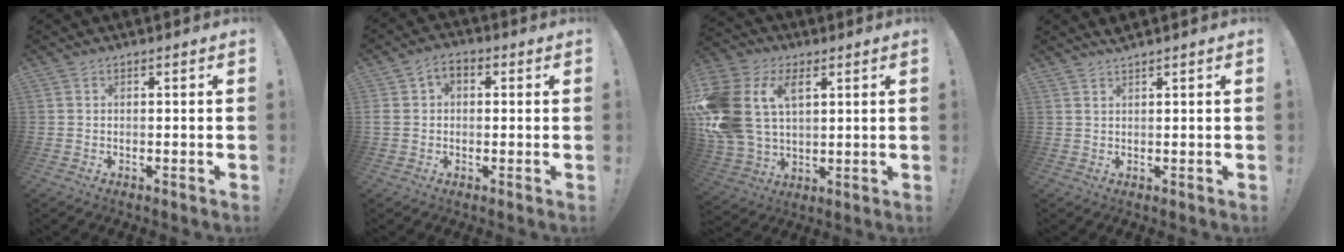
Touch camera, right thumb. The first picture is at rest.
{"total": 4.7, "force": [-0.1, 3.8, 2.7], "torque": [-0.051, 0.008, -0.002]}
{"total": 20.2, "force": [6.3, 14.2, 12.8], "torque": [-0.276, -0.022, 0.116]}
{"total": 1.4, "force": [1.3, -0.2, 0.6], "torque": [-0.013, -0.003, 0.024]}